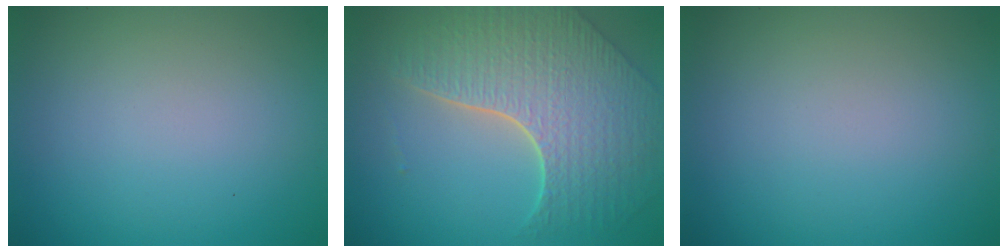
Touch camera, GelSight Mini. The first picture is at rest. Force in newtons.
{"total": 8.0, "press": 5.7, "slide": 5.6}
{"total": 0.0}